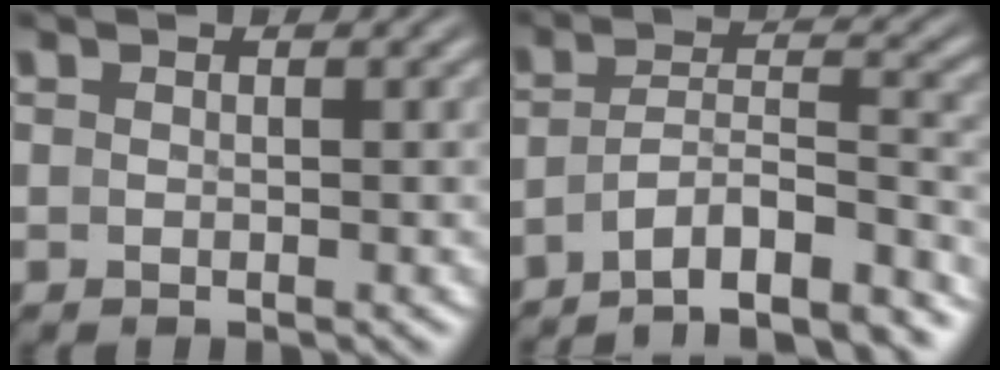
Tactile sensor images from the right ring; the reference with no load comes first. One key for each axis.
{"total": 10.5, "fx": -8.4, "fy": 5.1, "fz": 3.7, "tx": -0.064, "ty": -0.039, "tz": -0.128}